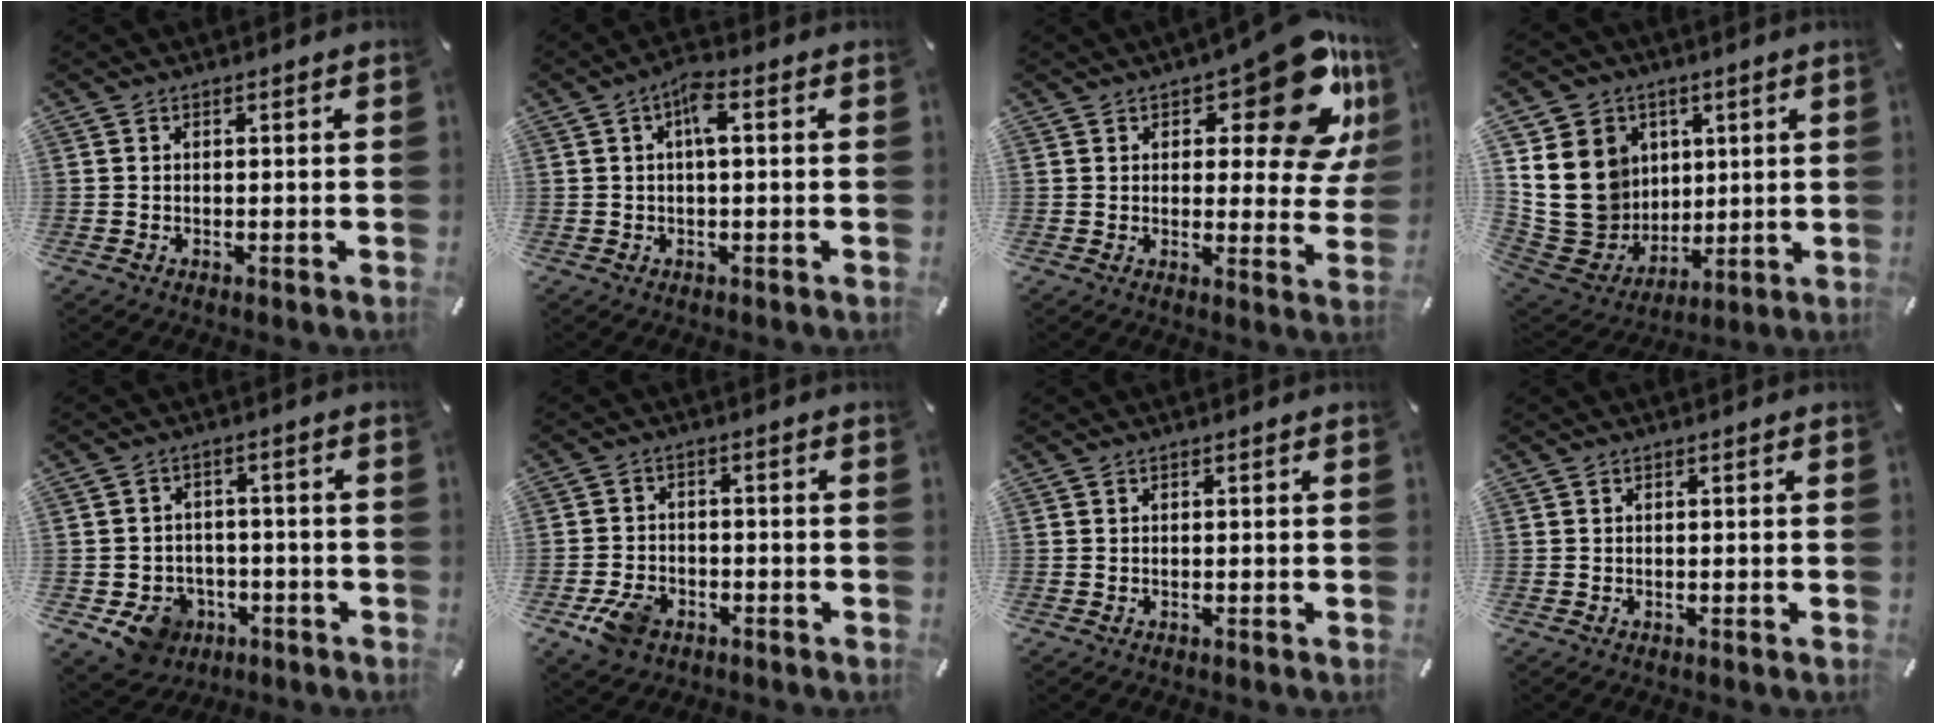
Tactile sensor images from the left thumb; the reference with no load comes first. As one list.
[{"total": 4.7, "force": [0.7, 1.7, 4.3], "torque": [-0.079, 0.010, 0.009]}, {"total": 17.7, "force": [9.4, 7.3, 13.1], "torque": [-0.151, -0.071, 0.151]}, {"total": 18.5, "force": [3.1, 16.6, 7.6], "torque": [-0.149, -0.017, 0.074]}, {"total": 8.3, "force": [-3.9, 6.8, 2.6], "torque": [-0.051, 0.029, -0.066]}, {"total": 6.8, "force": [-3.5, 4.8, 3.4], "torque": [-0.074, 0.016, -0.066]}, {"total": 0.0}, {"total": 0.0}]